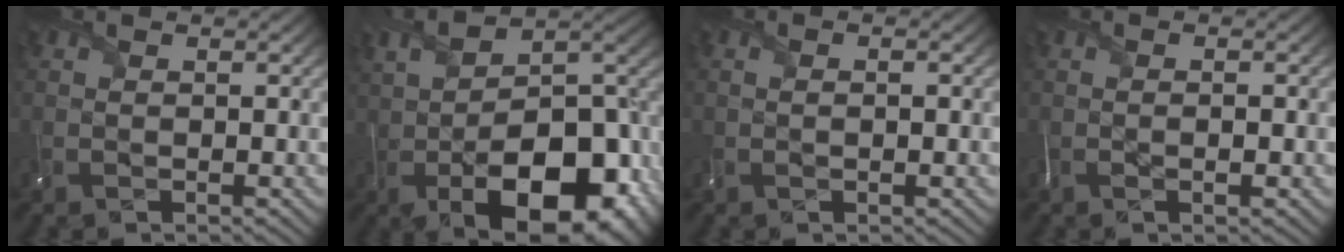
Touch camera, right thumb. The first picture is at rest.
{"total": 17.8, "force": [-5.3, 9.4, 14.1], "torque": [-0.206, -0.023, -0.066]}
{"total": 1.3, "force": [-0.5, 0.3, 1.1], "torque": [-0.013, -0.004, -0.005]}
{"total": 1.5, "force": [-0.7, 0.3, 1.3], "torque": [-0.016, -0.006, -0.011]}